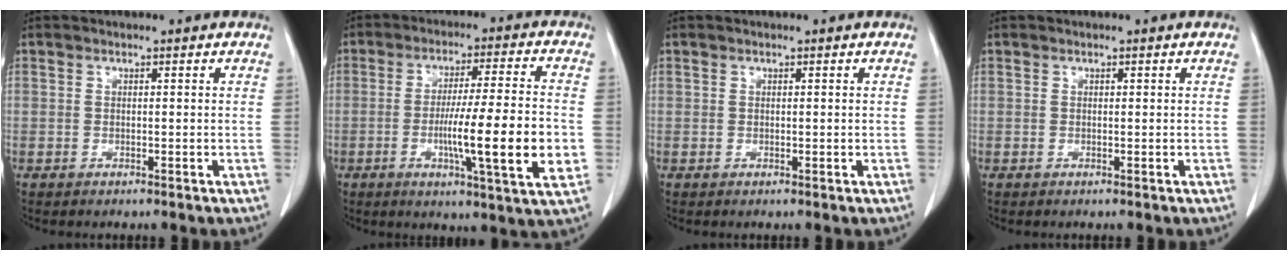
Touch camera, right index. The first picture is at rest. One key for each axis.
{"total": 14.6, "fx": -3.0, "fy": 0.1, "fz": 14.3, "tx": -0.228, "ty": -0.012, "tz": -0.051}
{"total": 0.0}
{"total": 0.0}